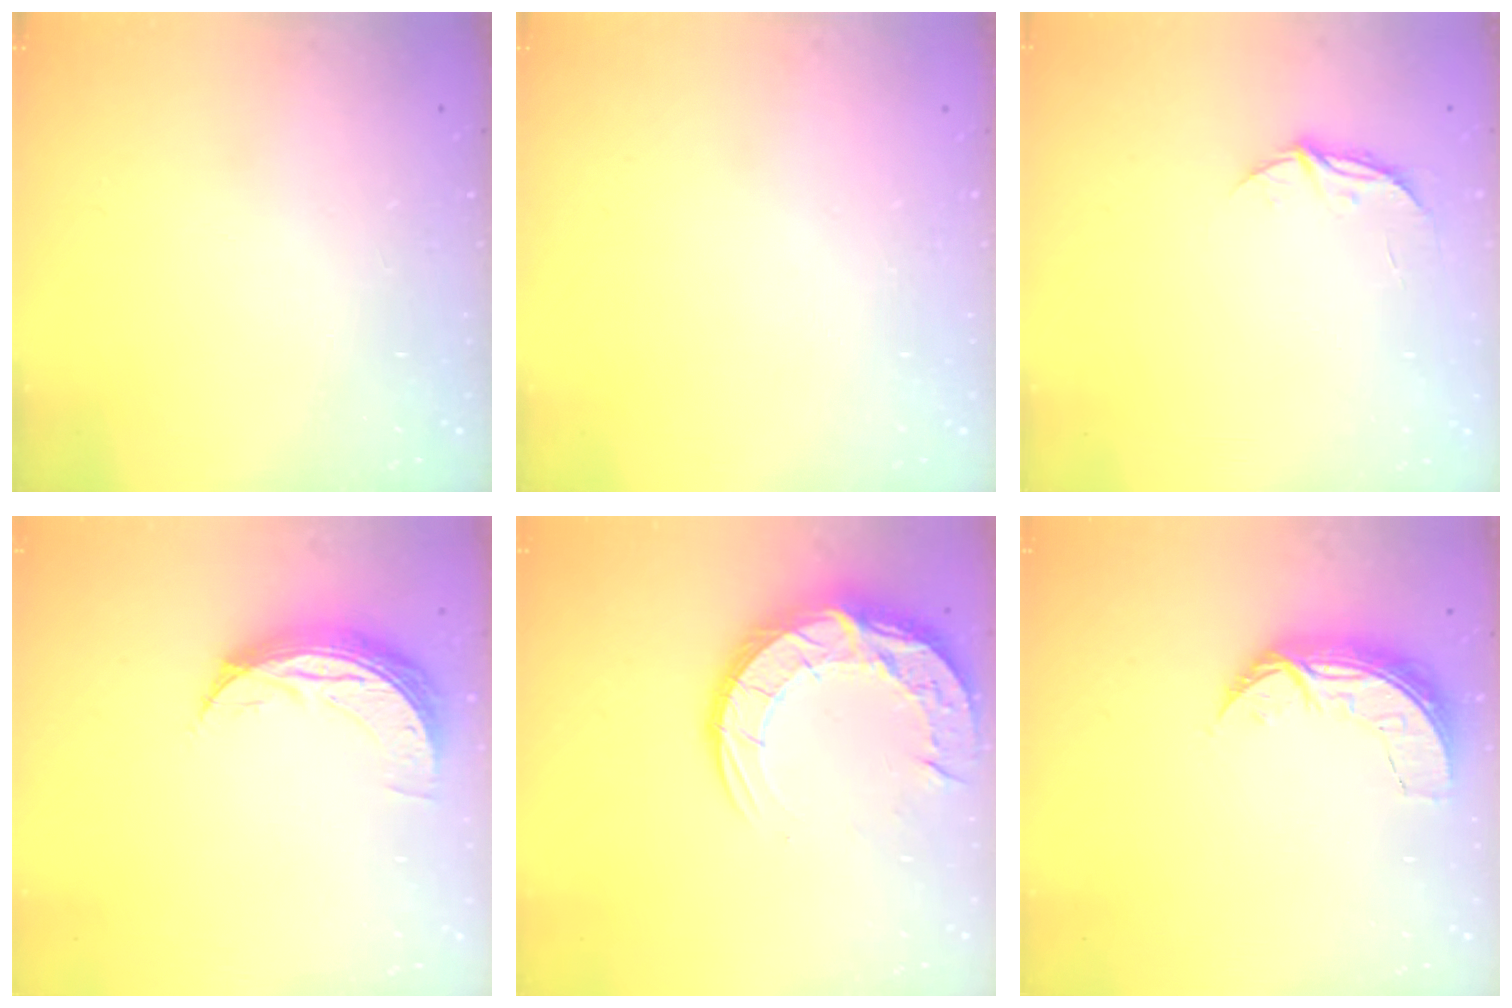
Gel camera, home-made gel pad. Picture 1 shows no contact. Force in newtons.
{"total": 0.0}
{"total": 5.3, "press": 5.3, "slide": 0.5}
{"total": 7.6, "press": 7.6, "slide": 0.7}
{"total": 17.9, "press": 17.8, "slide": 1.3}
{"total": 7.3, "press": 7.3, "slide": 0.7}